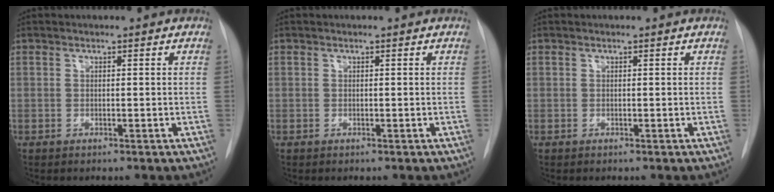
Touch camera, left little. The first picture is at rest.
{"total": 0.0}
{"total": 0.0}